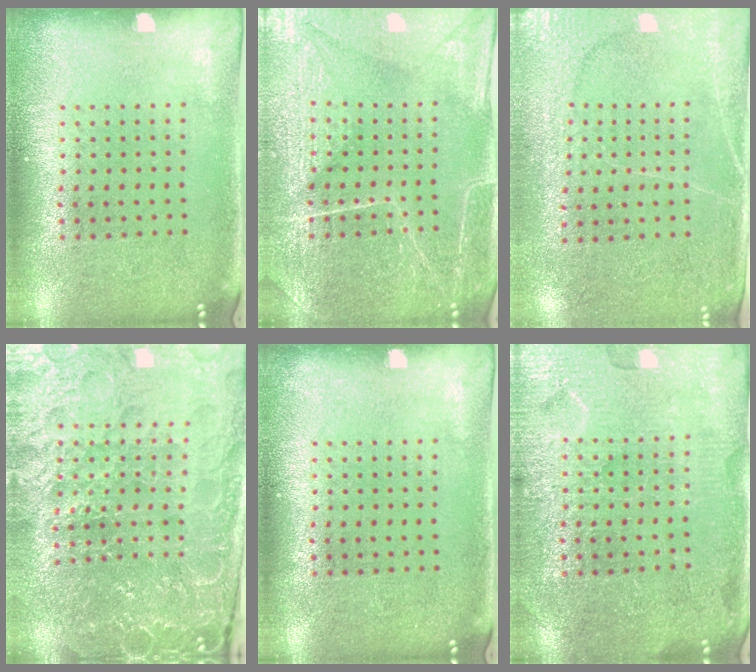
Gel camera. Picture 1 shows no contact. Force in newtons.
{"total": 4.3, "press": 4.2, "slide": 1.1}
{"total": 2.9, "press": 2.7, "slide": 1.1}
{"total": 4.9, "press": 4.7, "slide": 1.4}
{"total": 0.0}
{"total": 3.8, "press": 3.8, "slide": 0.7}